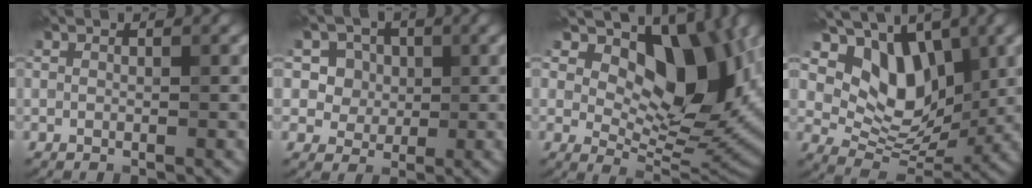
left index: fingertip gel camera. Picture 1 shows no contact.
{"total": 5.8, "force": [2.7, 4.7, 2.0], "torque": [-0.035, 0.010, 0.032]}
{"total": 12.4, "force": [4.9, 6.9, 9.0], "torque": [-0.119, 0.001, 0.082]}
{"total": 8.2, "force": [3.5, 5.6, 4.9], "torque": [-0.075, -0.011, 0.057]}